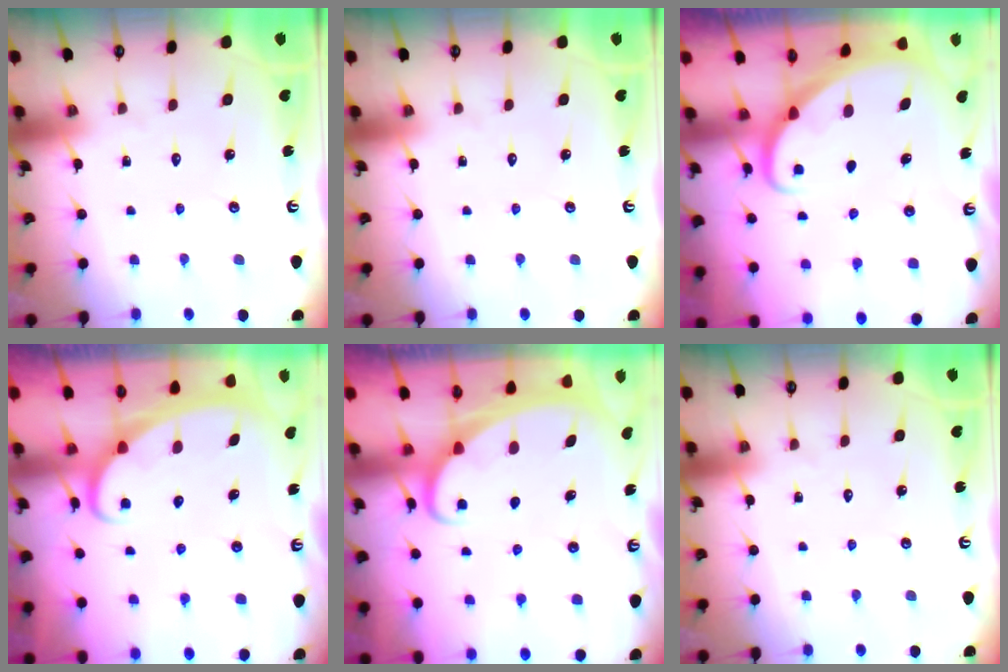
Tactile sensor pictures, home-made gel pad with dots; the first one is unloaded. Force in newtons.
{"total": 0.0}
{"total": 2.0, "press": 2.0, "slide": 0.2}
{"total": 2.5, "press": 2.5, "slide": 0.3}
{"total": 1.9, "press": 1.9, "slide": 0.1}
{"total": 0.0}